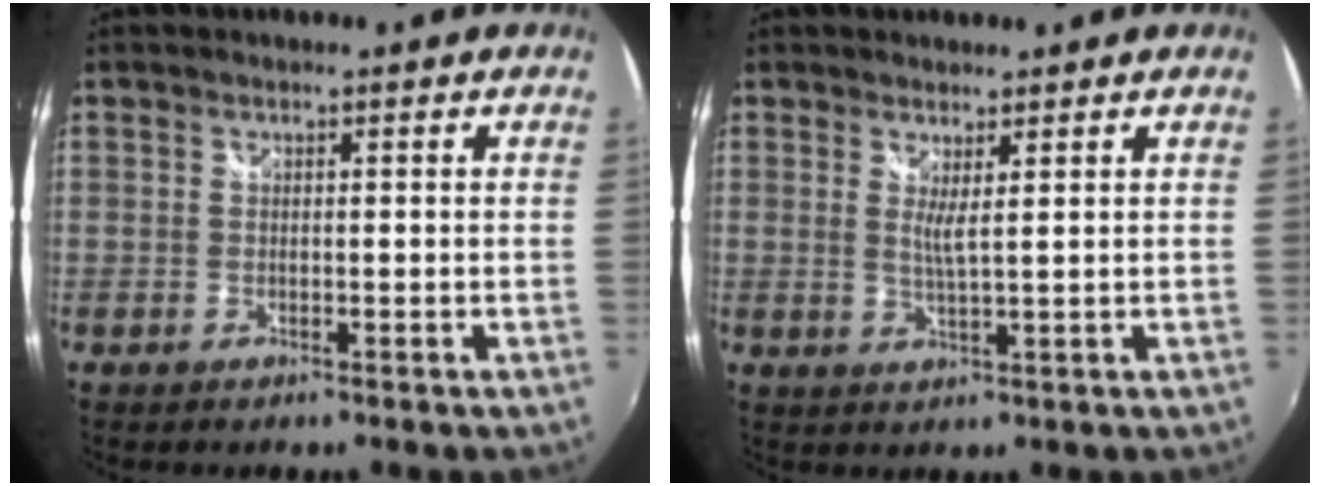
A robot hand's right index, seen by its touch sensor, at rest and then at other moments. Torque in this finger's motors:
{"motor_torque": [-0.24, 0.23, 0.01, 0.01]}